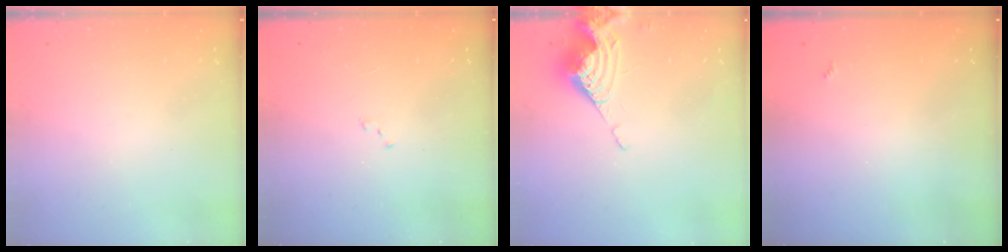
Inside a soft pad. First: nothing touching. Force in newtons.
{"total": 6.6, "press": 6.5, "slide": 0.8}
{"total": 6.9, "press": 6.9, "slide": 0.6}
{"total": 2.1, "press": 2.1, "slide": 0.4}